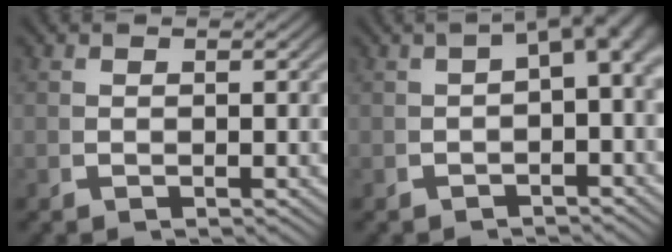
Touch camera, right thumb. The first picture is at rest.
{"total": 4.1, "force": [0.2, 1.9, 3.6], "torque": [-0.037, 0.008, 0.001]}